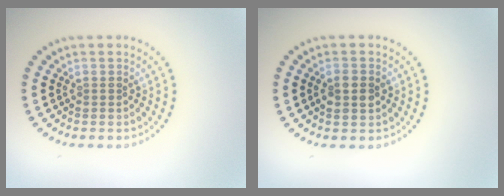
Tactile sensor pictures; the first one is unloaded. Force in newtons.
{"total": 2.0, "press": 2.0, "slide": 0.2}